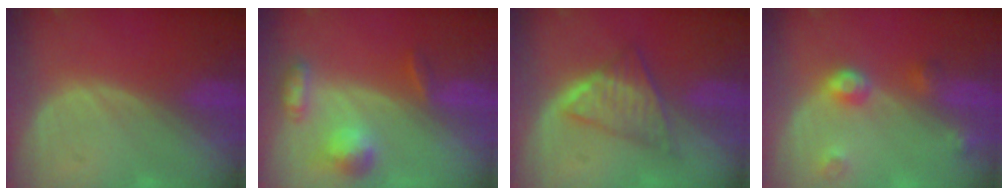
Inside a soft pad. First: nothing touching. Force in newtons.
{"total": 5.7, "press": 5.3, "slide": 2.1}
{"total": 6.1, "press": 5.8, "slide": 2.0}
{"total": 4.5, "press": 4.0, "slide": 2.0}